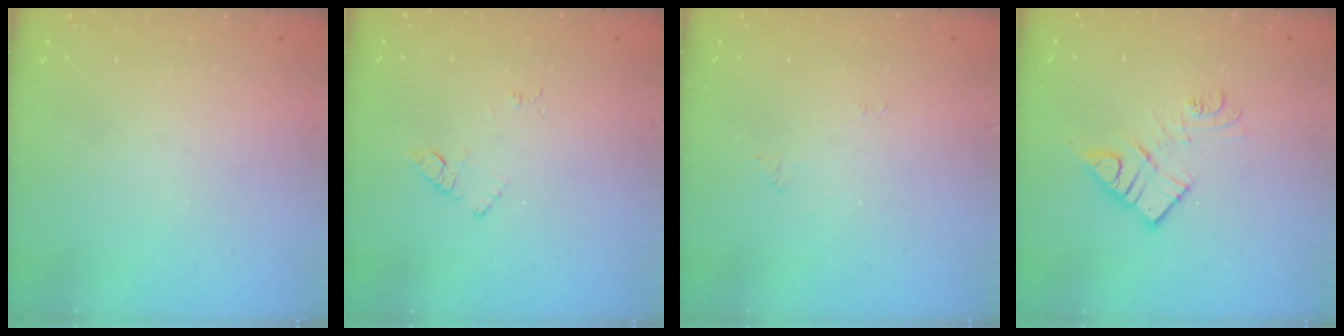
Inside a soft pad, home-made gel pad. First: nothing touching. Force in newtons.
{"total": 4.8, "press": 4.8, "slide": 0.5}
{"total": 3.8, "press": 3.8, "slide": 0.4}
{"total": 11.1, "press": 11.1, "slide": 0.8}